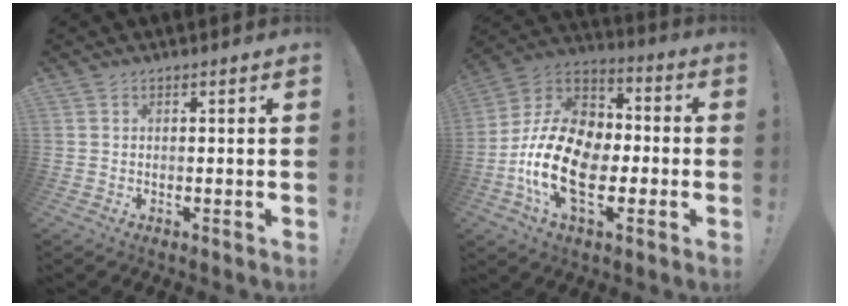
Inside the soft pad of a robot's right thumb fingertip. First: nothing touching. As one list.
[{"total": 21.8, "force": [-5.6, 13.6, 16.1], "torque": [-0.317, 0.035, -0.084]}]